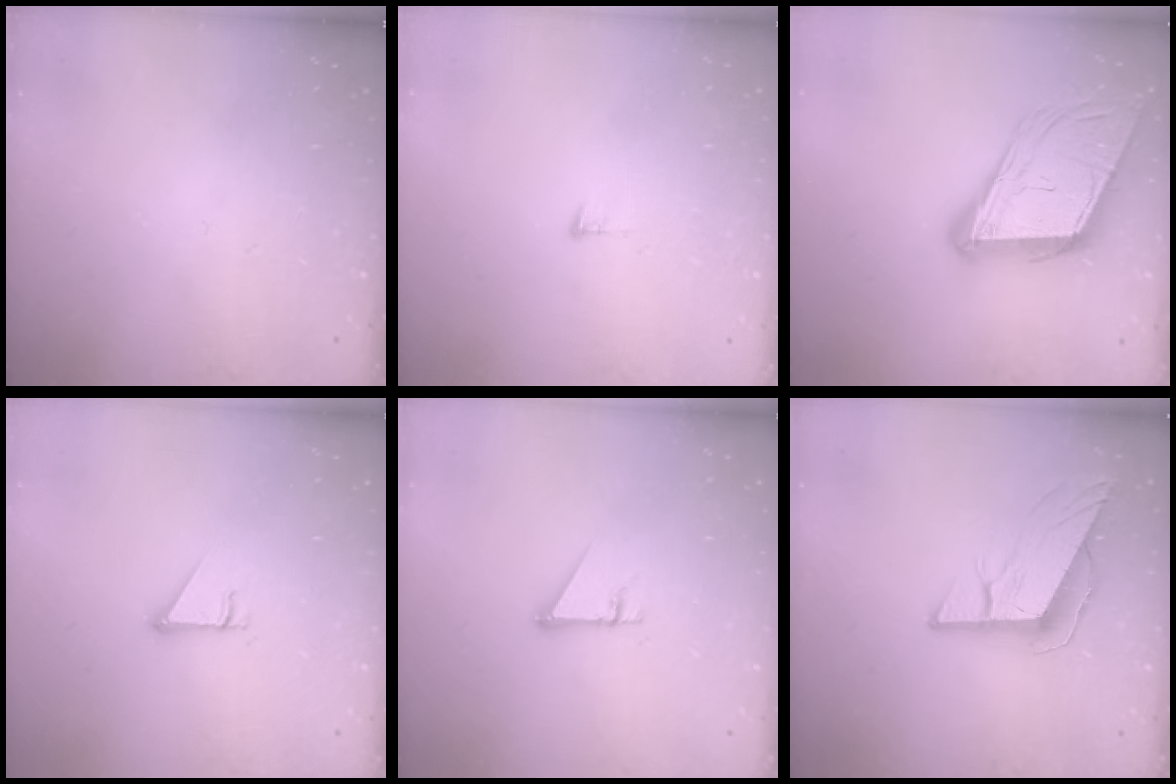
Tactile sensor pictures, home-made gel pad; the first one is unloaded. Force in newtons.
{"total": 4.5, "press": 4.5, "slide": 0.3}
{"total": 16.6, "press": 16.1, "slide": 4.0}
{"total": 2.5, "press": 2.5, "slide": 0.1}
{"total": 2.7, "press": 2.7, "slide": 0.2}
{"total": 10.3, "press": 10.2, "slide": 1.9}